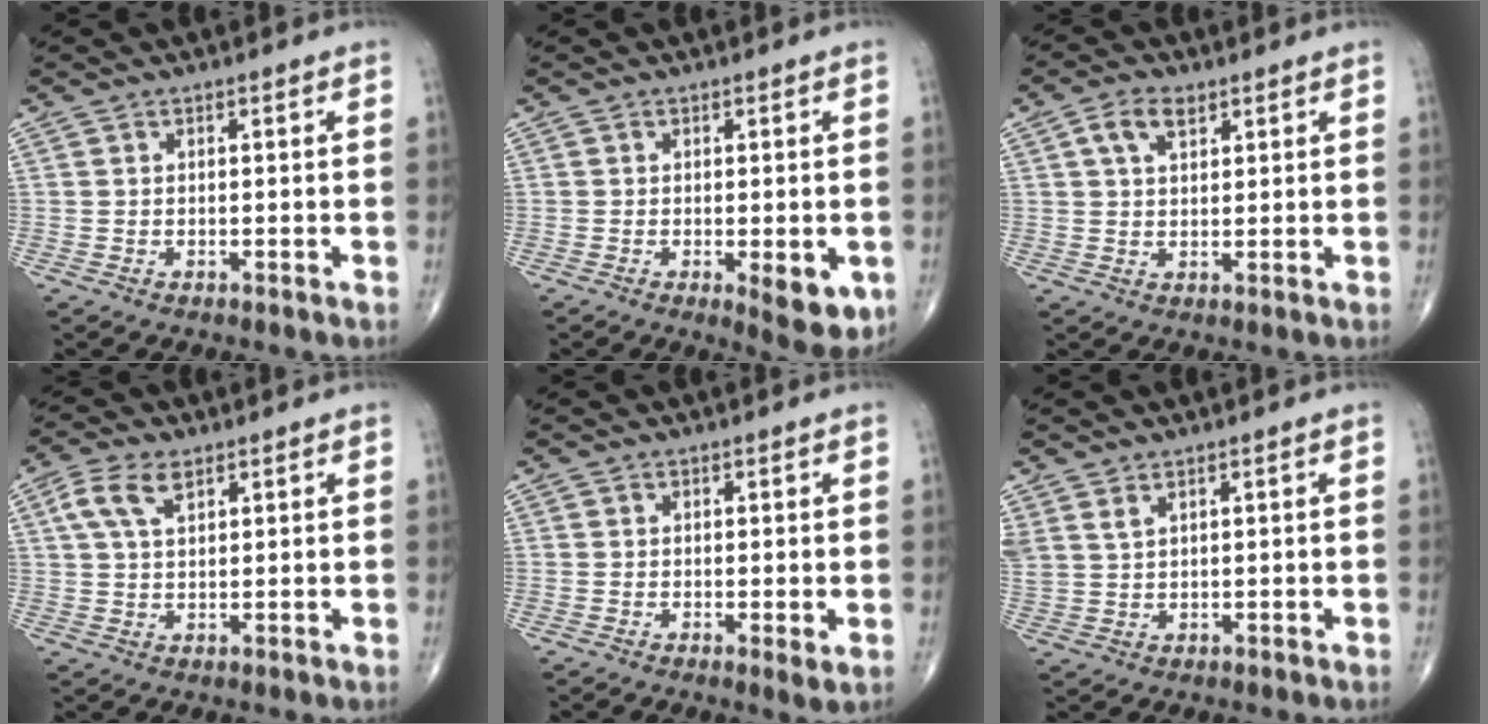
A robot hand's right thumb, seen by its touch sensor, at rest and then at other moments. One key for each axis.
{"total": 7.3, "fx": -2.2, "fy": 2.7, "fz": 6.4, "tx": -0.068, "ty": -0.012, "tz": -0.024}
{"total": 4.8, "fx": 2.3, "fy": 2.7, "fz": 3.2, "tx": -0.051, "ty": 0.001, "tz": 0.043}
{"total": 6.1, "fx": 2.8, "fy": 3.2, "fz": 4.4, "tx": -0.089, "ty": 0.006, "tz": 0.055}
{"total": 2.0, "fx": -0.1, "fy": 0.5, "fz": 1.9, "tx": -0.029, "ty": -0.008, "tz": -0.005}
{"total": 3.0, "fx": 2.1, "fy": 1.3, "fz": 1.8, "tx": -0.042, "ty": -0.002, "tz": 0.054}